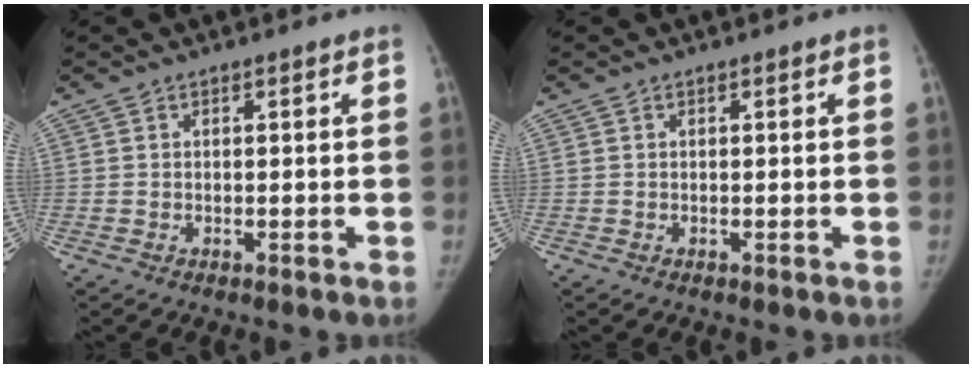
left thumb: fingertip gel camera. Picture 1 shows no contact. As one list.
[{"total": 0.0}]